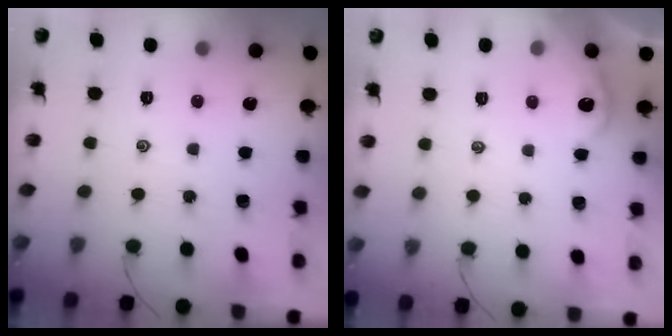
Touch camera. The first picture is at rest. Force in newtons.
{"total": 2.0, "press": 2.0, "slide": 0.1}